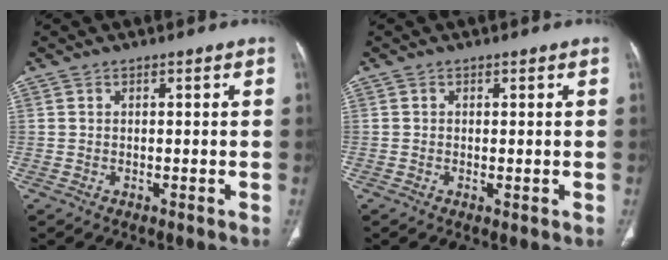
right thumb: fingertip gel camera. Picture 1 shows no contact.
{"total": 0.7, "force": [-0.1, 0.3, 0.6], "torque": [-0.015, -0.004, -0.001]}